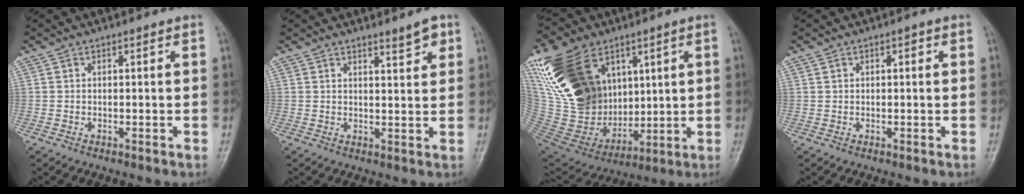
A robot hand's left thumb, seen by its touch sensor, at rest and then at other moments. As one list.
[{"total": 3.4, "force": [2.3, 0.8, 2.3], "torque": [-0.026, -0.018, 0.034]}, {"total": 27.3, "force": [9.4, 19.0, 17.2], "torque": [-0.340, -0.018, 0.192]}, {"total": 1.0, "force": [0.3, 0.8, 0.5], "torque": [-0.005, 0.006, 0.009]}]